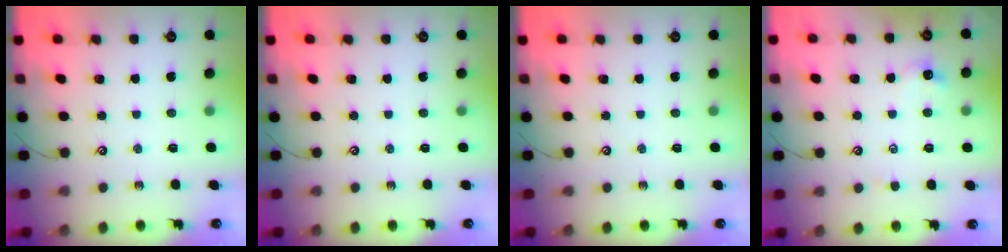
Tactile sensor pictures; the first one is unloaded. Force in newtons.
{"total": 0.0}
{"total": 0.0}
{"total": 0.8, "press": 0.6, "slide": 0.5}